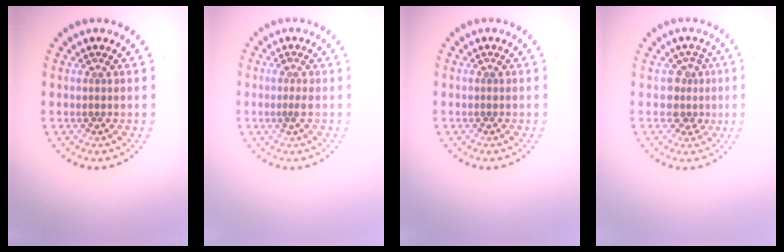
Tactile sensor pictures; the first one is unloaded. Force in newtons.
{"total": 1.0, "press": 0.9, "slide": 0.6}
{"total": 0.0}
{"total": 2.4, "press": 1.9, "slide": 1.5}